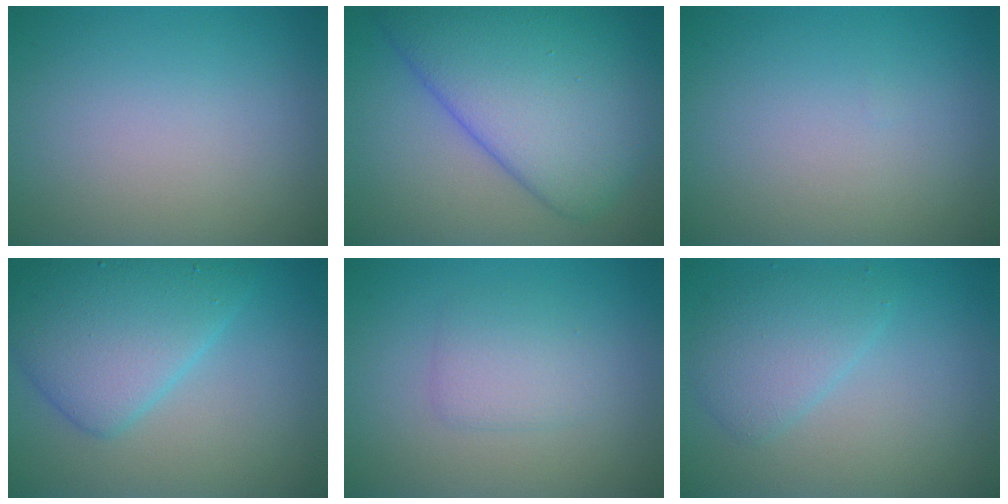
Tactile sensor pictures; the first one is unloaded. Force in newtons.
{"total": 9.9, "press": 9.9, "slide": 0.5}
{"total": 0.0}
{"total": 6.4, "press": 6.4, "slide": 0.1}
{"total": 2.0, "press": 2.0, "slide": 0.2}
{"total": 3.0, "press": 3.0, "slide": 0.2}